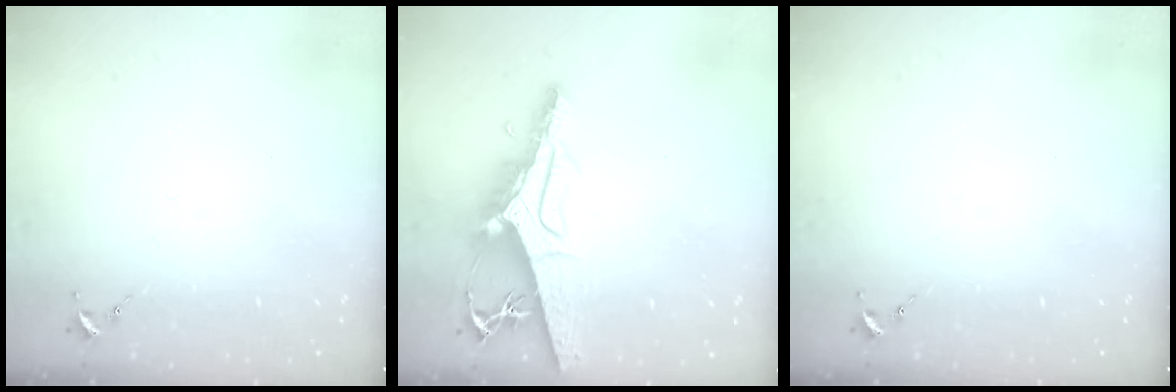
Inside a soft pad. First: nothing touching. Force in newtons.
{"total": 12.6, "press": 12.5, "slide": 1.1}
{"total": 0.0}